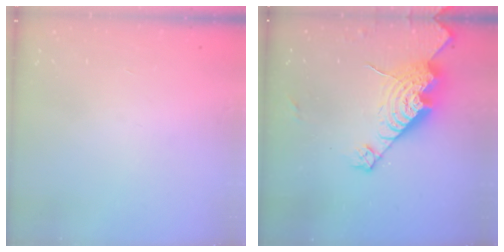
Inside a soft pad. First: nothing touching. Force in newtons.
{"total": 16.5, "press": 16.4, "slide": 1.6}